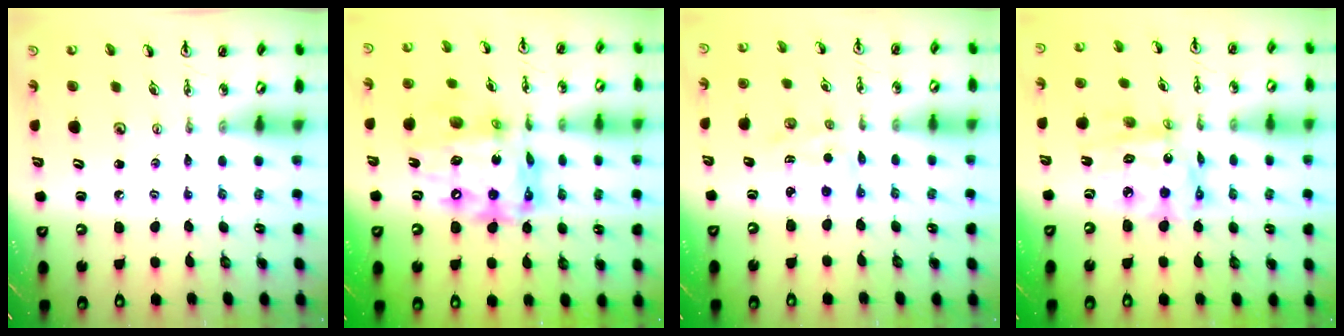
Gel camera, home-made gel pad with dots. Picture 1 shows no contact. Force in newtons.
{"total": 17.9, "press": 17.9, "slide": 1.4}
{"total": 1.6, "press": 1.5, "slide": 0.7}
{"total": 12.9, "press": 12.8, "slide": 1.7}